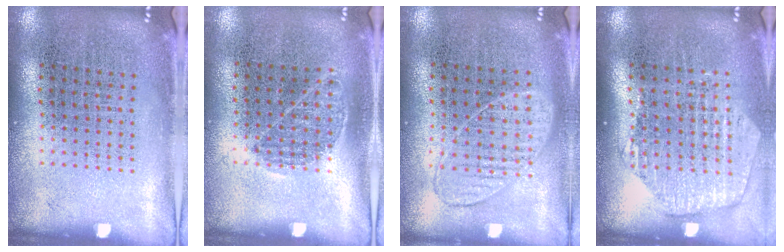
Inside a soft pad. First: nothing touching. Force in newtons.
{"total": 0.9, "press": 0.7, "slide": 0.6}
{"total": 1.0, "press": 0.9, "slide": 0.4}
{"total": 1.8, "press": 1.7, "slide": 0.6}